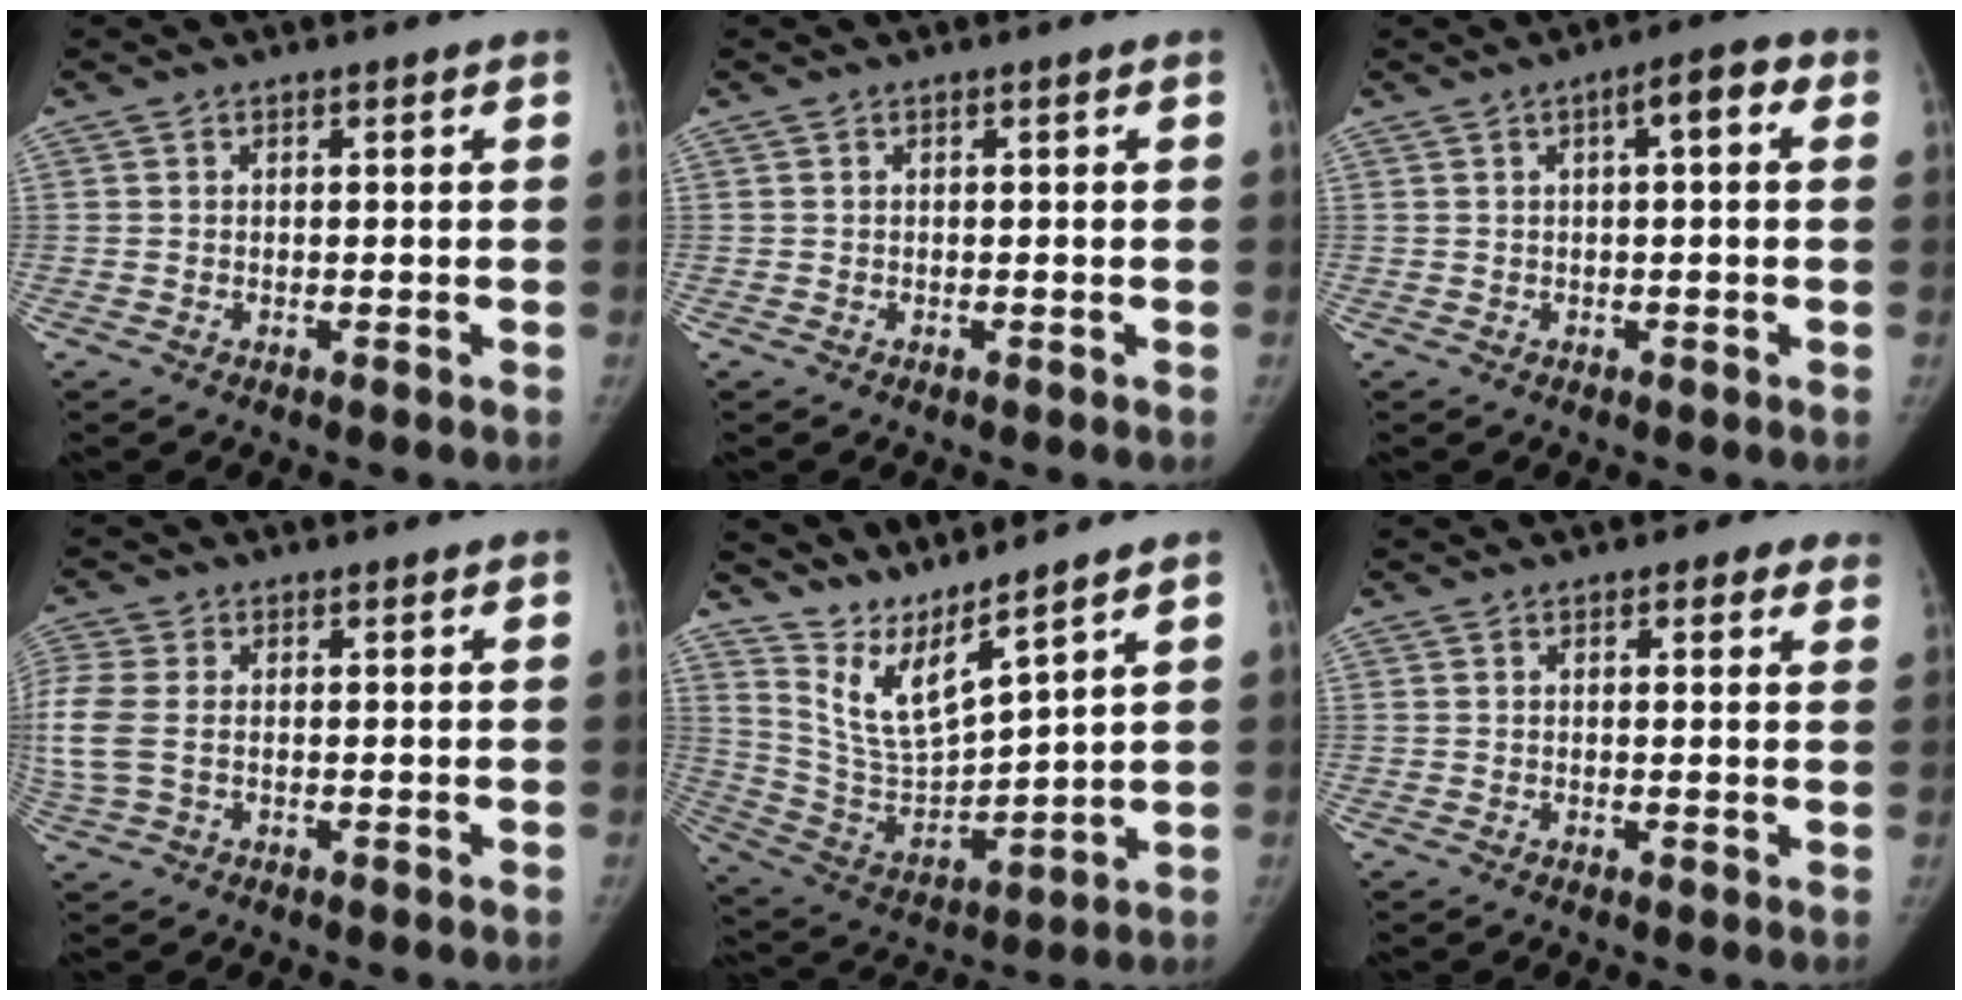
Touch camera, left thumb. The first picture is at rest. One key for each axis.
{"total": 0.0}
{"total": 5.0, "fx": 1.4, "fy": 1.5, "fz": 4.5, "tx": -0.059, "ty": 0.011, "tz": 0.013}
{"total": 7.7, "fx": 0.1, "fy": 5.0, "fz": 5.9, "tx": -0.175, "ty": 0.009, "tz": 0.004}
{"total": 11.4, "fx": 9.7, "fy": 0.7, "fz": 5.9, "tx": -0.109, "ty": -0.073, "tz": 0.207}
{"total": 3.6, "fx": 2.5, "fy": 1.9, "fz": 1.7, "tx": 0.013, "ty": -0.006, "tz": 0.023}